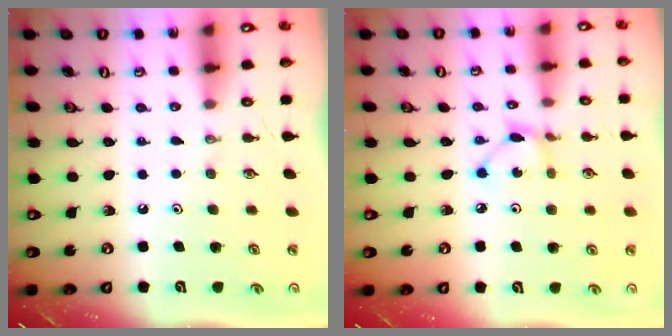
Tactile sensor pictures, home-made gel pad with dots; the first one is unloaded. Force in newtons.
{"total": 2.7, "press": 2.7, "slide": 0.1}